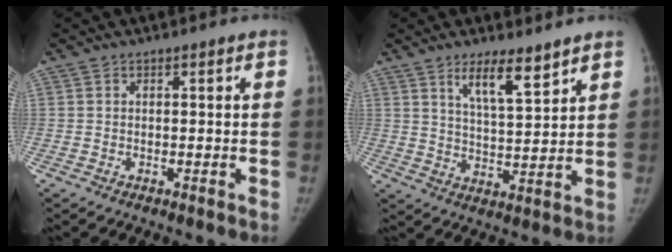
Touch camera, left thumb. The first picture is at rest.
{"total": 8.2, "force": [5.6, 2.1, 5.6], "torque": [-0.083, -0.043, 0.099]}